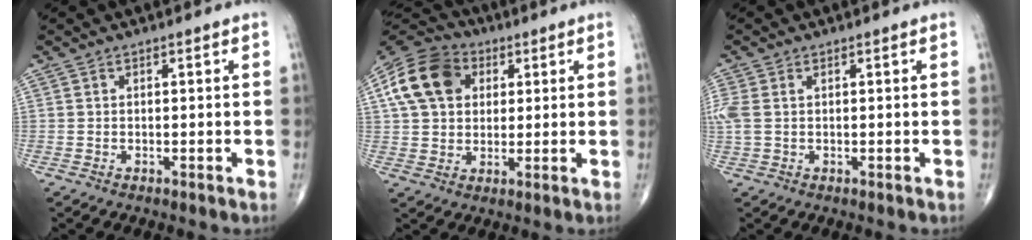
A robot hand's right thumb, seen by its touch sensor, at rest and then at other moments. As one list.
[{"total": 14.4, "force": [4.1, 10.9, 8.5], "torque": [-0.145, 0.009, 0.063]}, {"total": 4.2, "force": [0.7, 2.5, 3.4], "torque": [-0.118, 0.020, 0.019]}]